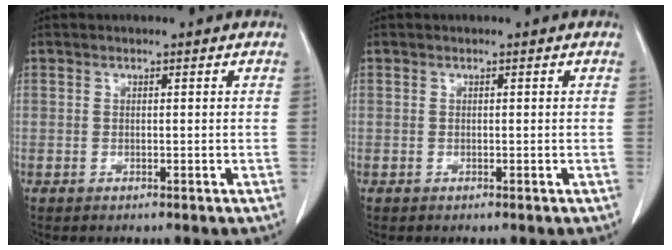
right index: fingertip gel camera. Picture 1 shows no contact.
{"total": 0.0}